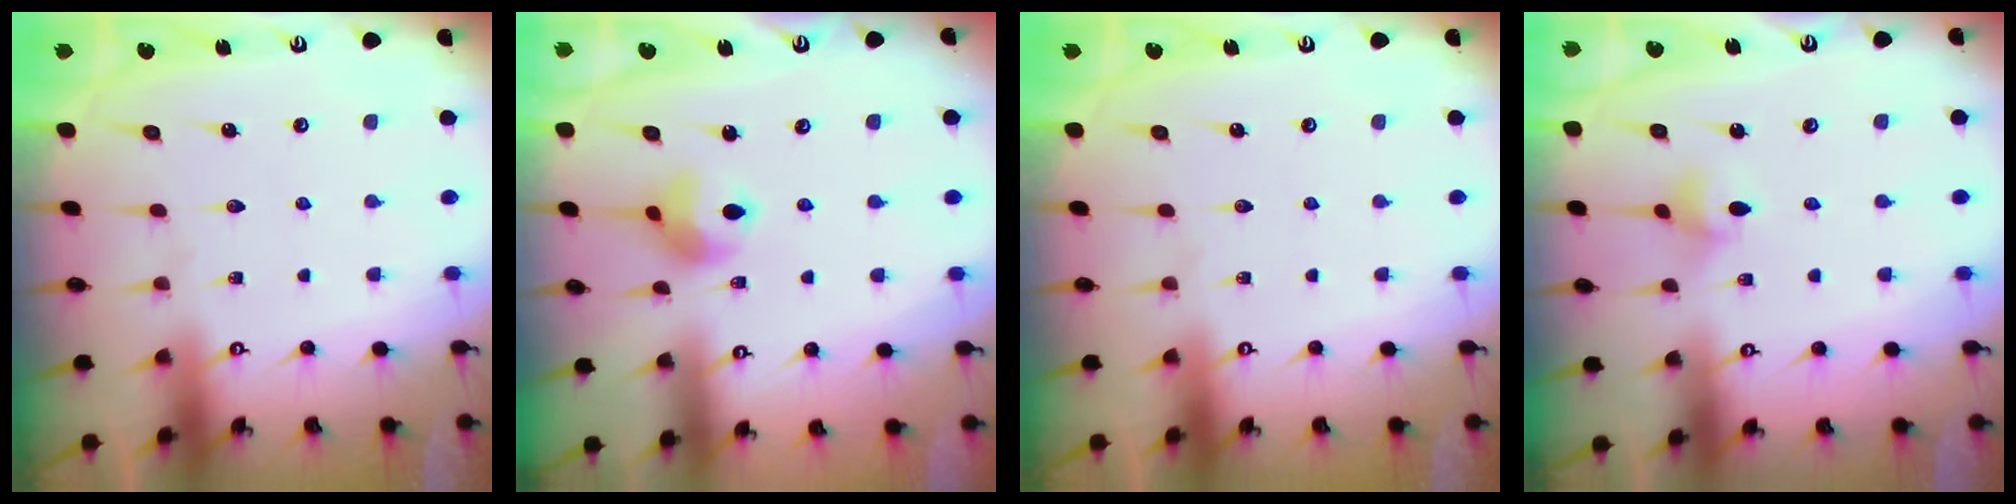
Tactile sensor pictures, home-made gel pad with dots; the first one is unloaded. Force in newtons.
{"total": 7.8, "press": 7.8, "slide": 0.6}
{"total": 0.0}
{"total": 4.2, "press": 4.2, "slide": 0.7}